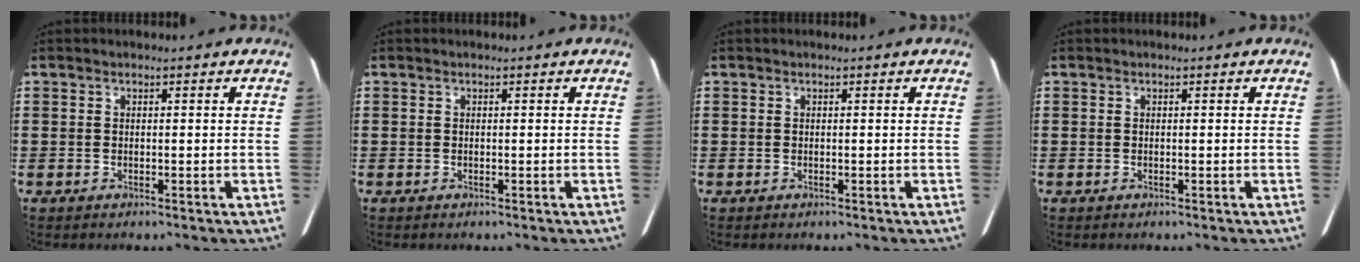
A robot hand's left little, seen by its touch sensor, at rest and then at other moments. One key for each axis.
{"total": 0.0}
{"total": 0.0}
{"total": 0.0}